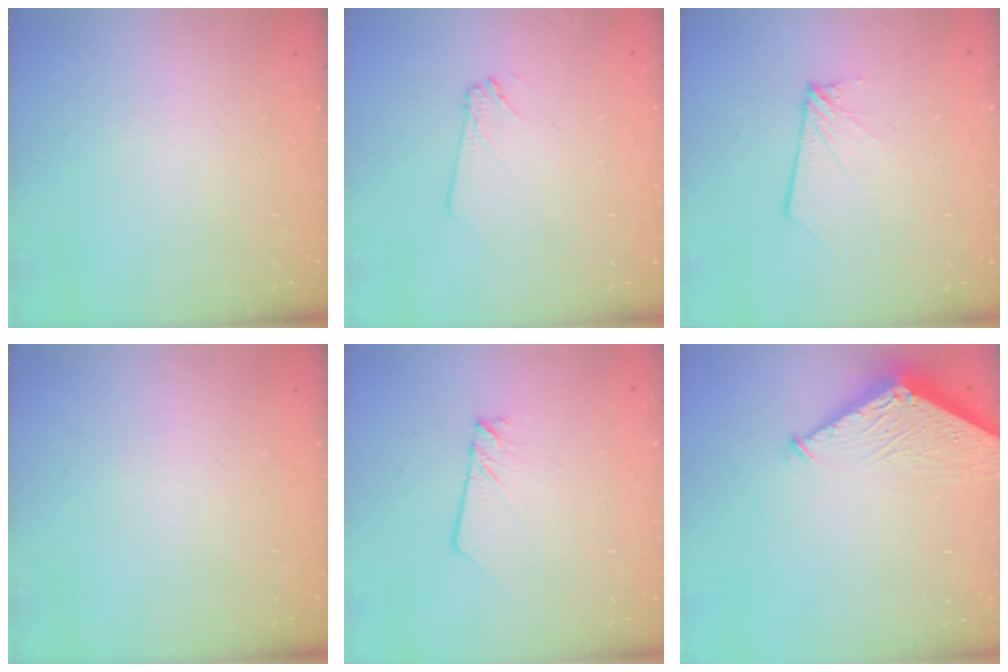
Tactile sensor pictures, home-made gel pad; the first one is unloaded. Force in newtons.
{"total": 2.9, "press": 2.9, "slide": 0.4}
{"total": 2.6, "press": 2.6, "slide": 0.2}
{"total": 0.0}
{"total": 2.7, "press": 2.7, "slide": 0.2}
{"total": 6.3, "press": 6.3, "slide": 0.4}